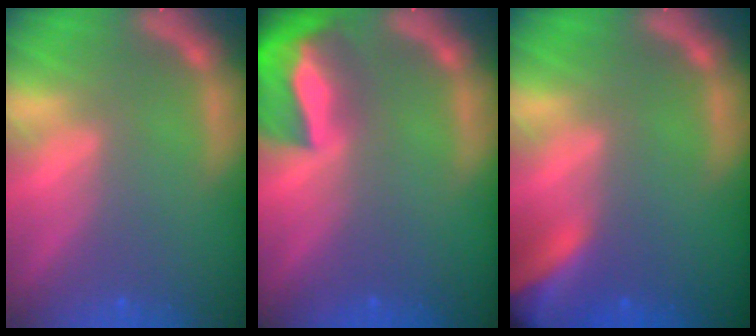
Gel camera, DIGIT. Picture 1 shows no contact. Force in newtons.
{"total": 9.4}
{"total": 9.4}